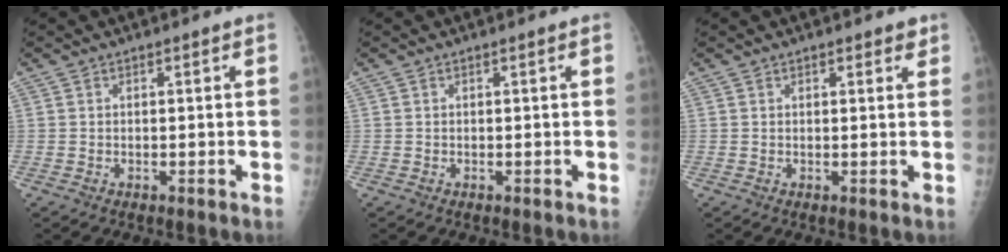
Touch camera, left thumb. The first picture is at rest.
{"total": 0.0}
{"total": 1.8, "force": [1.3, 0.9, 0.8], "torque": [0.006, -0.005, 0.012]}